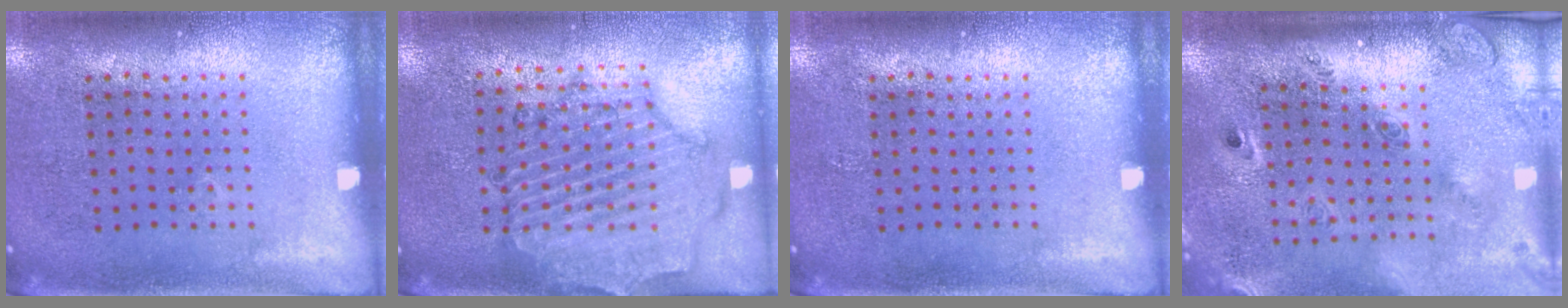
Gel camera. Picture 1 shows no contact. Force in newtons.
{"total": 1.4, "press": 1.4, "slide": 0.2}
{"total": 0.0}
{"total": 2.7, "press": 2.0, "slide": 1.8}